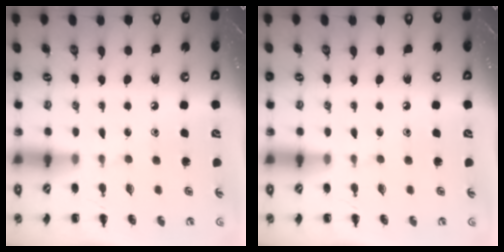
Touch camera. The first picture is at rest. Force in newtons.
{"total": 0.0}